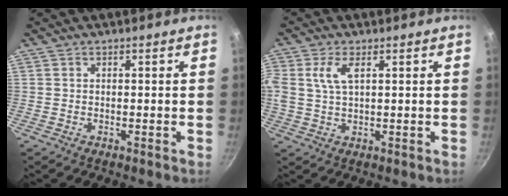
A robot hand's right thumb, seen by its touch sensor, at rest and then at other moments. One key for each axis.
{"total": 5.2, "fx": 1.7, "fy": 2.4, "fz": 4.3, "tx": -0.103, "ty": 0.004, "tz": 0.036}